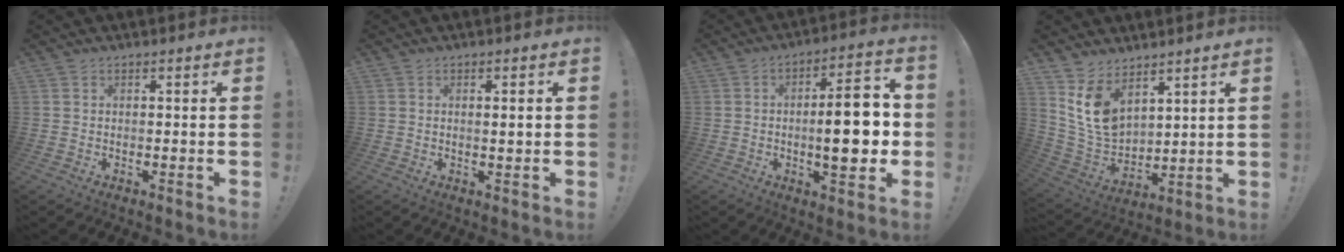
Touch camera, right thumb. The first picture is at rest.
{"total": 1.7, "force": [0.3, 0.0, 1.7], "torque": [-0.017, -0.008, 0.001]}
{"total": 15.3, "force": [-1.1, 4.5, 14.6], "torque": [-0.207, 0.000, -0.025]}
{"total": 11.8, "force": [6.9, 7.4, 6.1], "torque": [-0.123, -0.047, 0.137]}